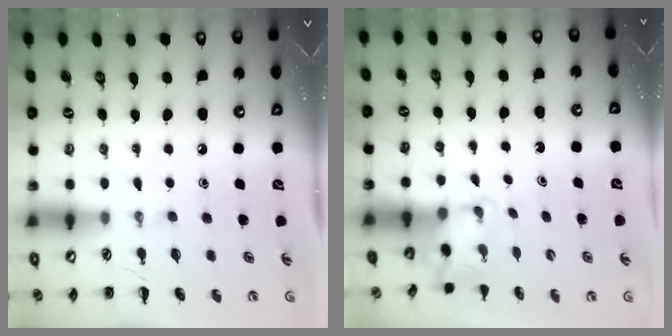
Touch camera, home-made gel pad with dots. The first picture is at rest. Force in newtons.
{"total": 1.7, "press": 1.5, "slide": 0.6}